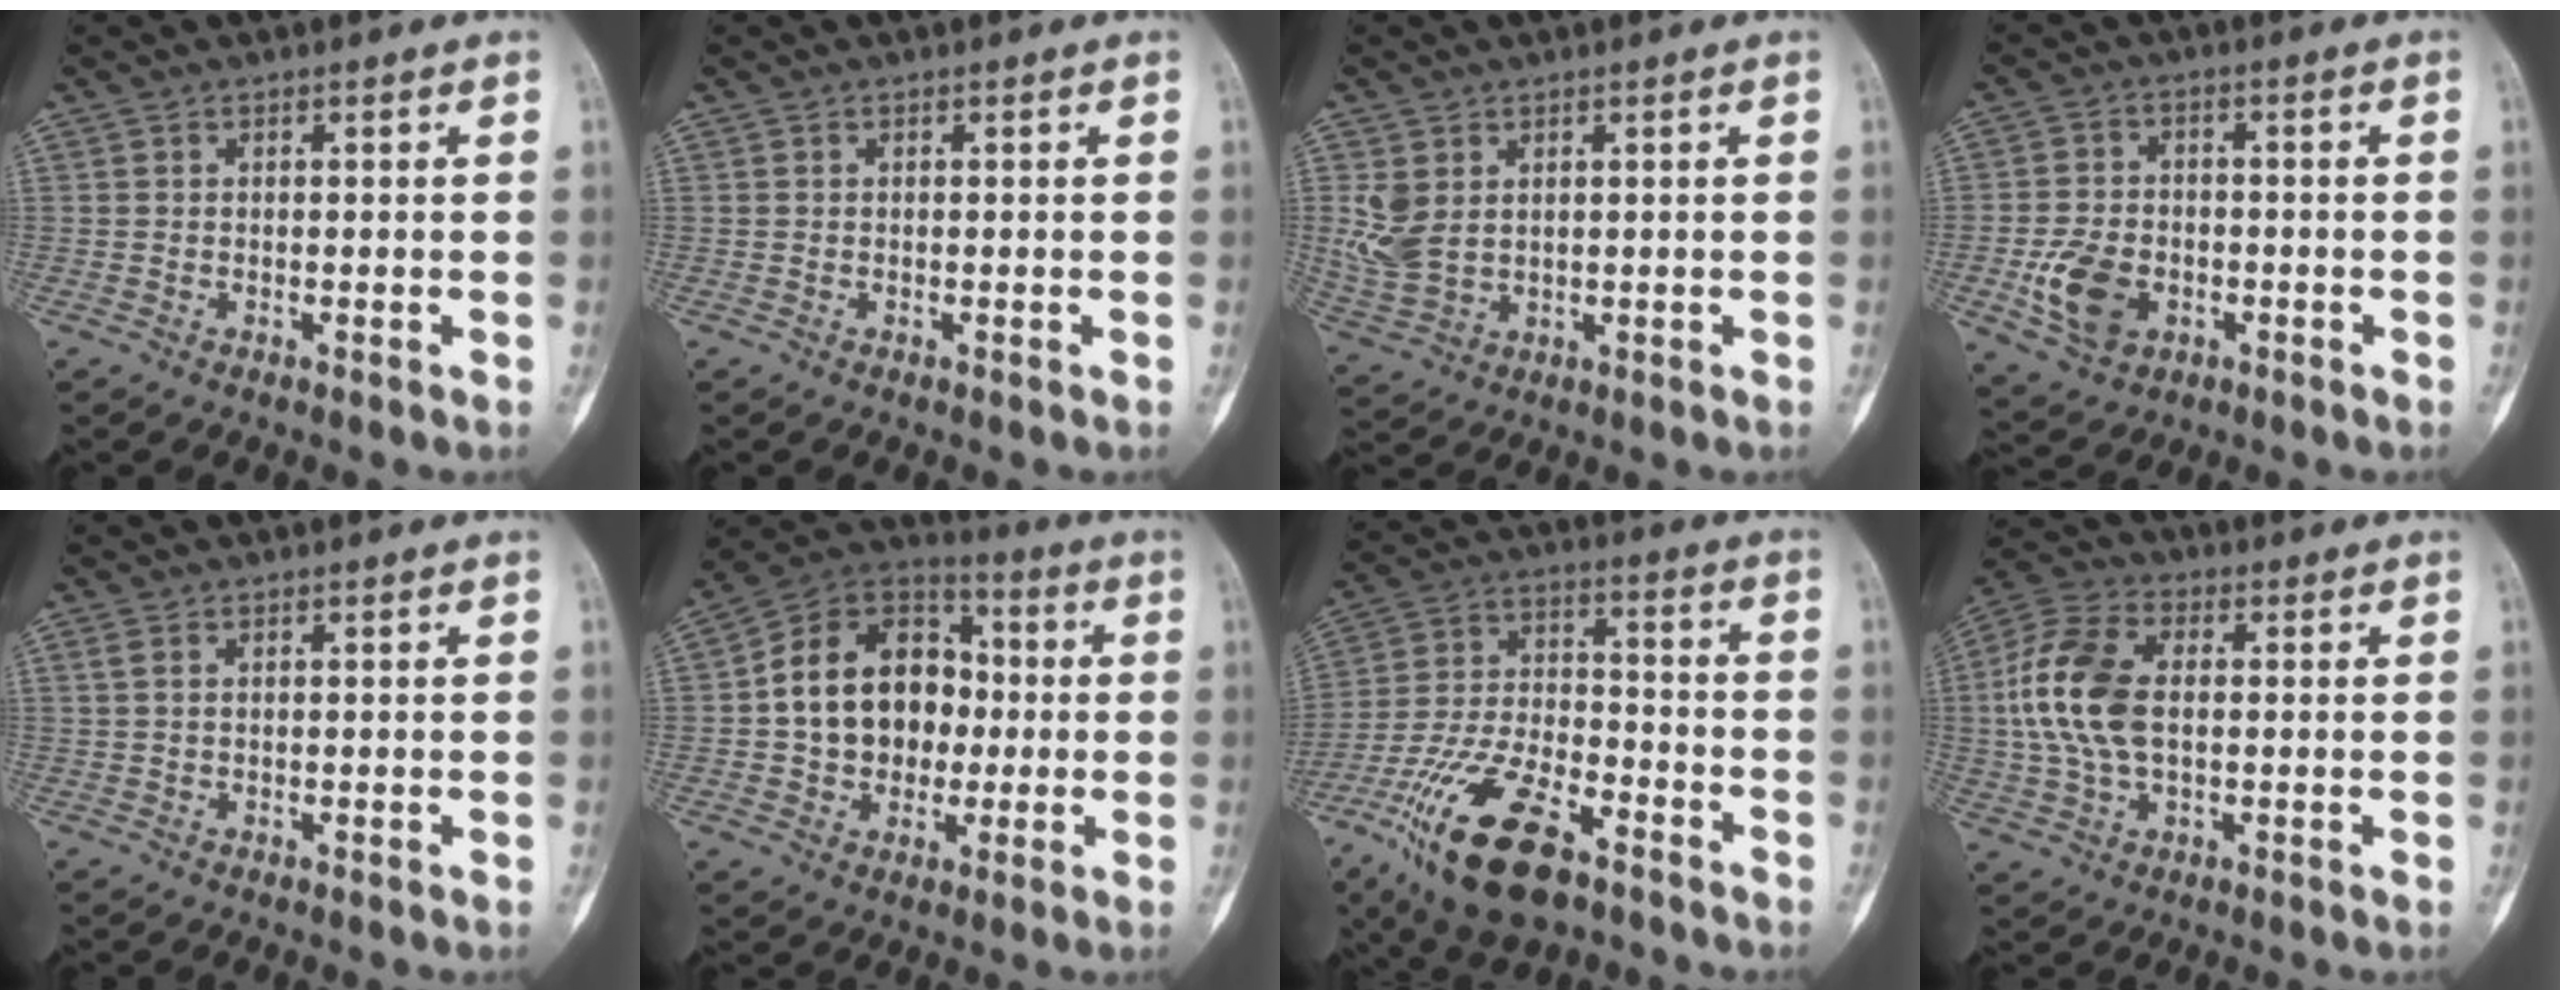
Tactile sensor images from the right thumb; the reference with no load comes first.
{"total": 0.0}
{"total": 6.8, "force": [1.8, 4.9, 4.4], "torque": [-0.095, -0.006, 0.053]}
{"total": 9.3, "force": [-2.7, 6.6, 6.0], "torque": [-0.101, 0.009, -0.044]}
{"total": 1.5, "force": [0.6, 0.8, 1.0], "torque": [-0.030, 0.006, 0.018]}
{"total": 17.8, "force": [0.0, 13.7, 11.2], "torque": [-0.140, 0.031, -0.003]}
{"total": 19.2, "force": [-11.0, 8.5, 13.3], "torque": [-0.257, 0.047, -0.198]}
{"total": 14.5, "force": [0.9, 8.7, 11.6], "torque": [-0.245, 0.018, 0.013]}